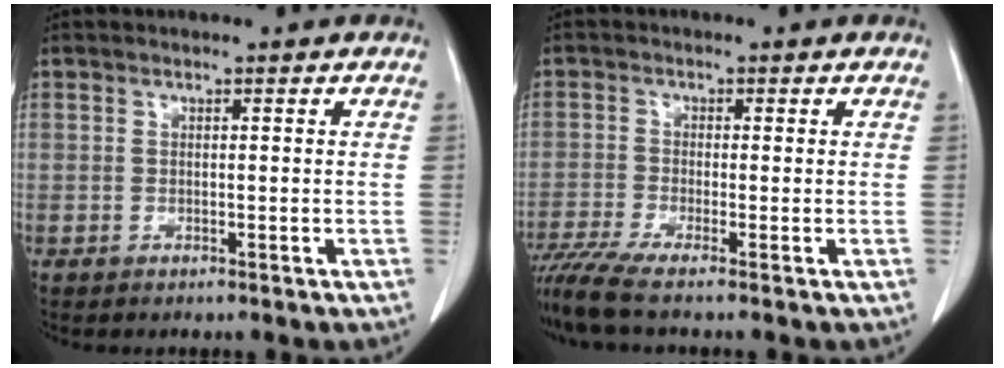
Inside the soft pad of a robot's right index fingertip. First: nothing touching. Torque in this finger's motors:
{"motor_torque": [0.49, -0.50, 0.26, 0.08]}